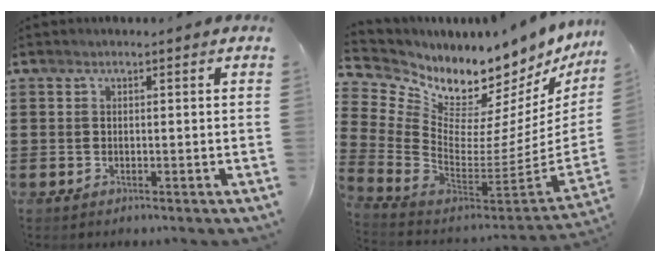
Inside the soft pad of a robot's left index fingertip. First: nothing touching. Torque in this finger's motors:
{"motor_torque": [0.92, -1.22, 0.20, 0.00]}